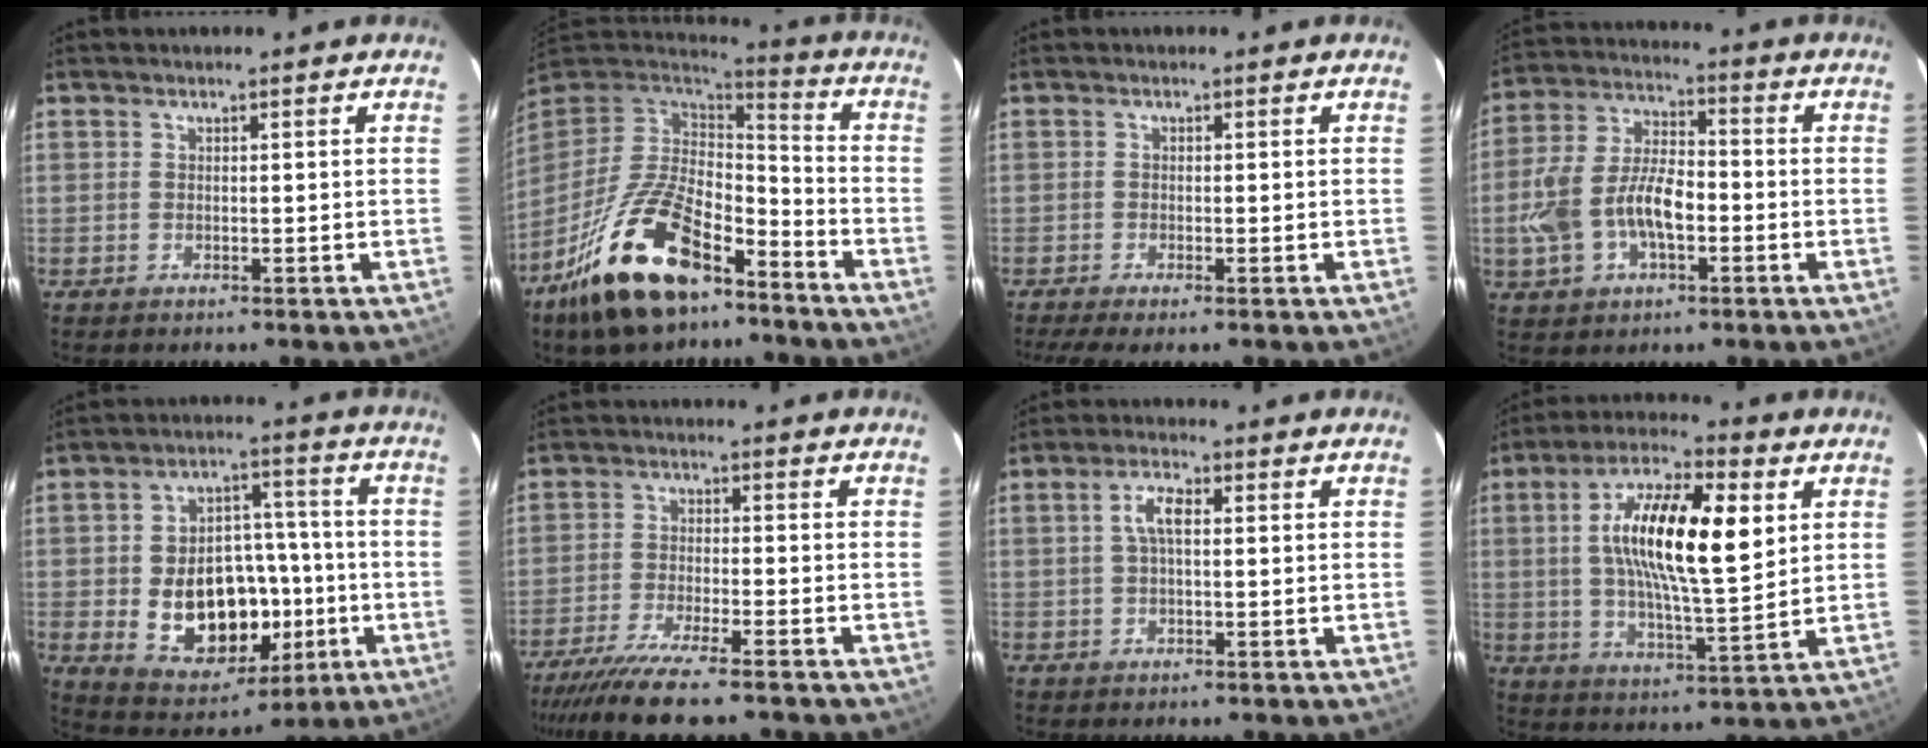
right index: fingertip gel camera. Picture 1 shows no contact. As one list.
[{"total": 22.2, "force": [-13.9, 9.8, 14.3], "torque": [-0.292, -0.019, -0.241]}, {"total": 3.3, "force": [-2.4, 0.0, 2.3], "torque": [-0.054, -0.014, -0.045]}, {"total": 13.5, "force": [-3.6, 7.4, 10.7], "torque": [-0.232, 0.011, -0.063]}, {"total": 17.7, "force": [-3.6, 12.2, 12.3], "torque": [-0.243, 0.016, -0.027]}, {"total": 12.0, "force": [-10.1, 0.9, 6.4], "torque": [-0.148, -0.033, -0.174]}, {"total": 3.8, "force": [0.6, 1.3, 3.5], "torque": [-0.070, 0.009, 0.011]}, {"total": 17.3, "force": [4.2, 5.1, 16.0], "torque": [-0.286, 0.015, 0.067]}]